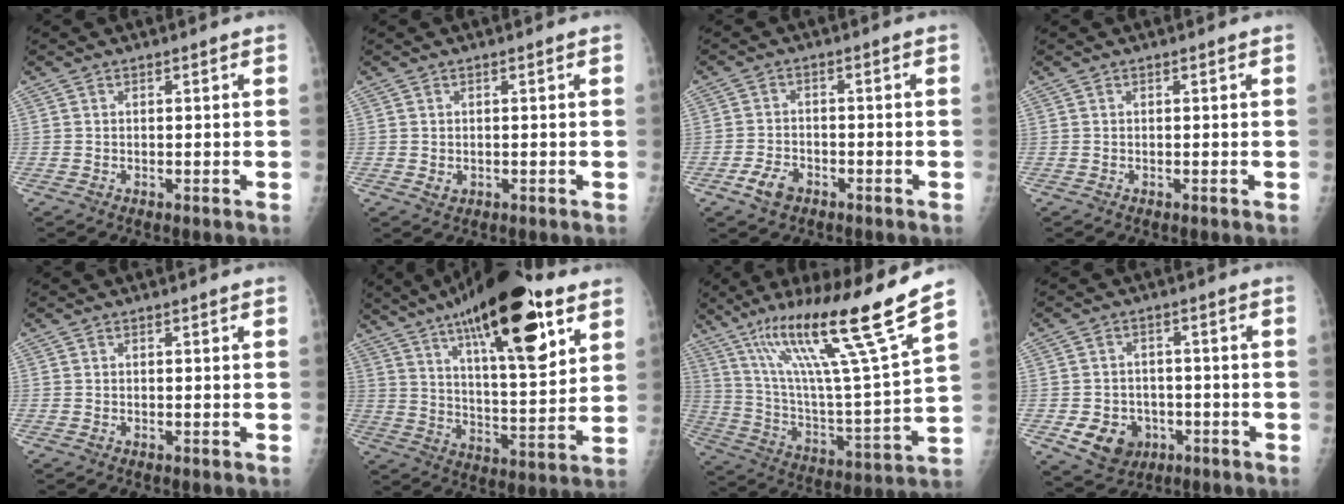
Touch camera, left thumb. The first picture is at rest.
{"total": 1.5, "force": [-0.1, 1.2, 0.8], "torque": [-0.010, -0.001, 0.005]}
{"total": 4.5, "force": [-2.5, 2.9, 2.4], "torque": [-0.040, 0.012, -0.044]}
{"total": 0.0}
{"total": 0.0}
{"total": 25.7, "force": [13.7, 8.2, 20.2], "torque": [-0.301, -0.037, 0.219]}
{"total": 24.0, "force": [15.4, 0.5, 18.4], "torque": [-0.286, -0.059, 0.268]}
{"total": 8.6, "force": [-2.8, 7.2, 3.7], "torque": [-0.037, 0.013, -0.033]}